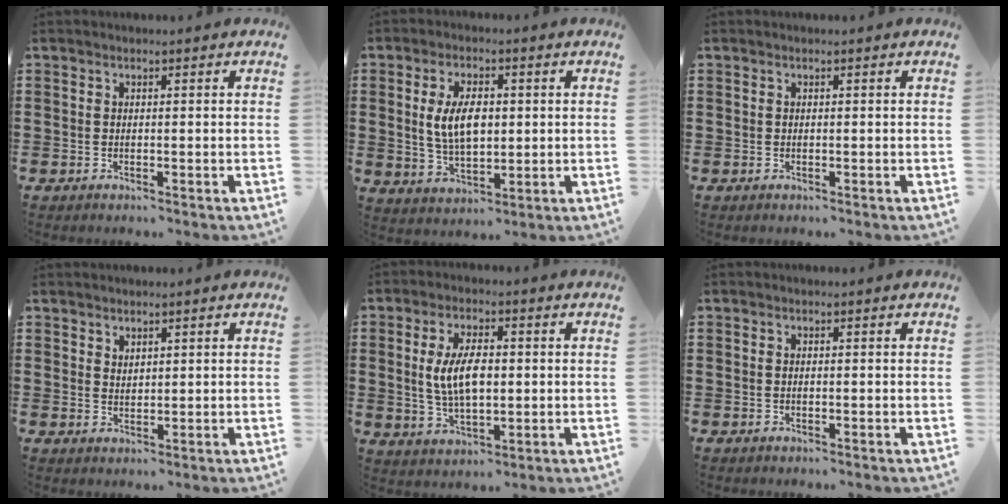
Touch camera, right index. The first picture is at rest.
{"total": 7.0, "force": [0.7, 3.6, 6.0], "torque": [-0.118, 0.006, 0.008]}
{"total": 0.0}
{"total": 1.6, "force": [1.5, 0.6, 0.0], "torque": [-0.002, 0.002, 0.030]}
{"total": 7.4, "force": [0.4, 3.3, 6.6], "torque": [-0.133, 0.002, 0.001]}
{"total": 0.0}